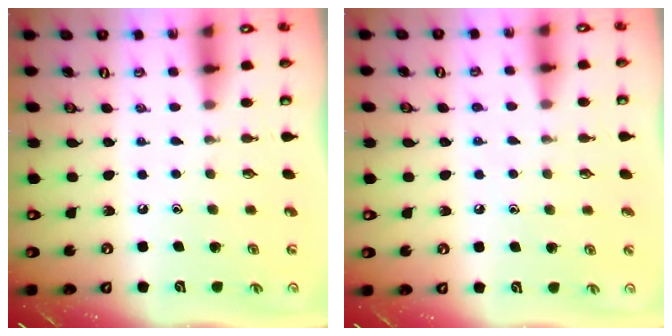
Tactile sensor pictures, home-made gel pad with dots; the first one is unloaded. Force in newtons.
{"total": 3.3, "press": 3.3, "slide": 0.5}